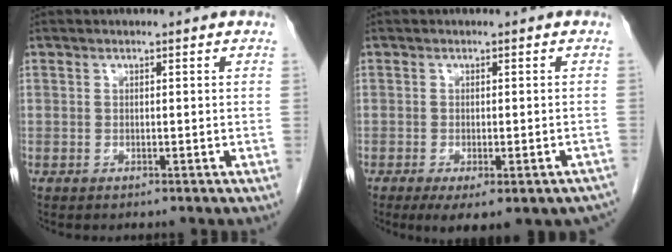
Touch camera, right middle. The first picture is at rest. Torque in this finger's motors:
{"motor_torque": [0.99, -0.96, 0.13, 0.07]}